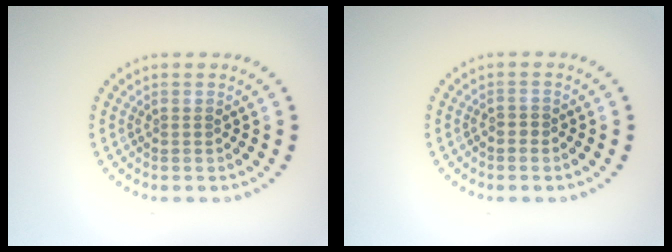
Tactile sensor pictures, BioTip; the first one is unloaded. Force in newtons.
{"total": 0.5, "press": 0.3, "slide": 0.4}